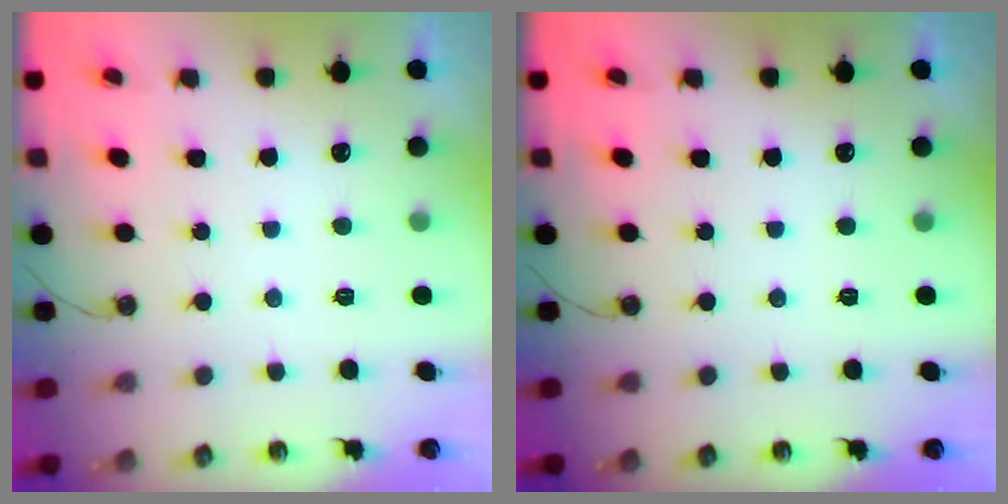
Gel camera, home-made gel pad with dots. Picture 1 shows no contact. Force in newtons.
{"total": 0.0}